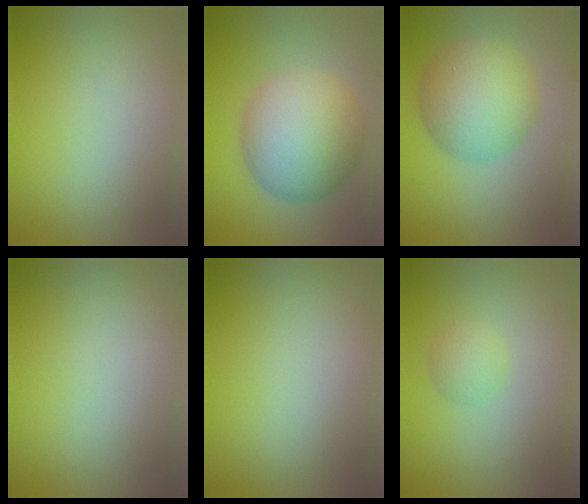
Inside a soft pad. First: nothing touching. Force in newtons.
{"total": 10.4, "press": 10.4, "slide": 0.3}
{"total": 8.1, "press": 8.1, "slide": 0.3}
{"total": 0.0}
{"total": 0.0}
{"total": 1.8, "press": 1.8, "slide": 0.0}